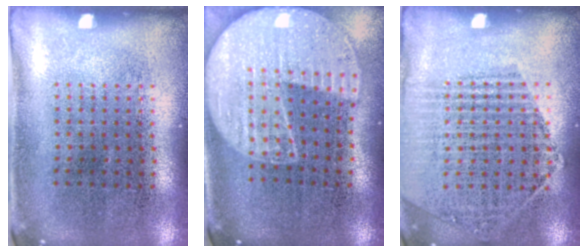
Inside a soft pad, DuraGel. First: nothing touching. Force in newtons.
{"total": 2.2, "press": 1.9, "slide": 1.0}
{"total": 1.4, "press": 1.4, "slide": 0.1}